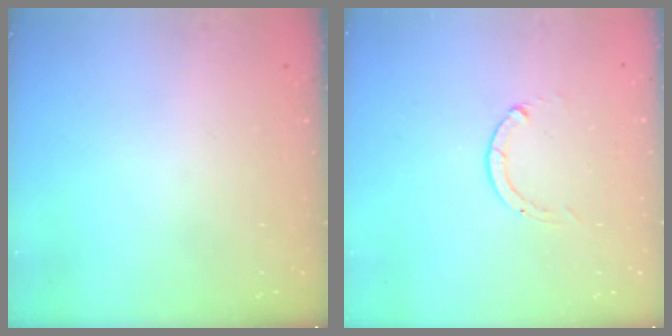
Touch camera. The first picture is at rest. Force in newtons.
{"total": 0.0}